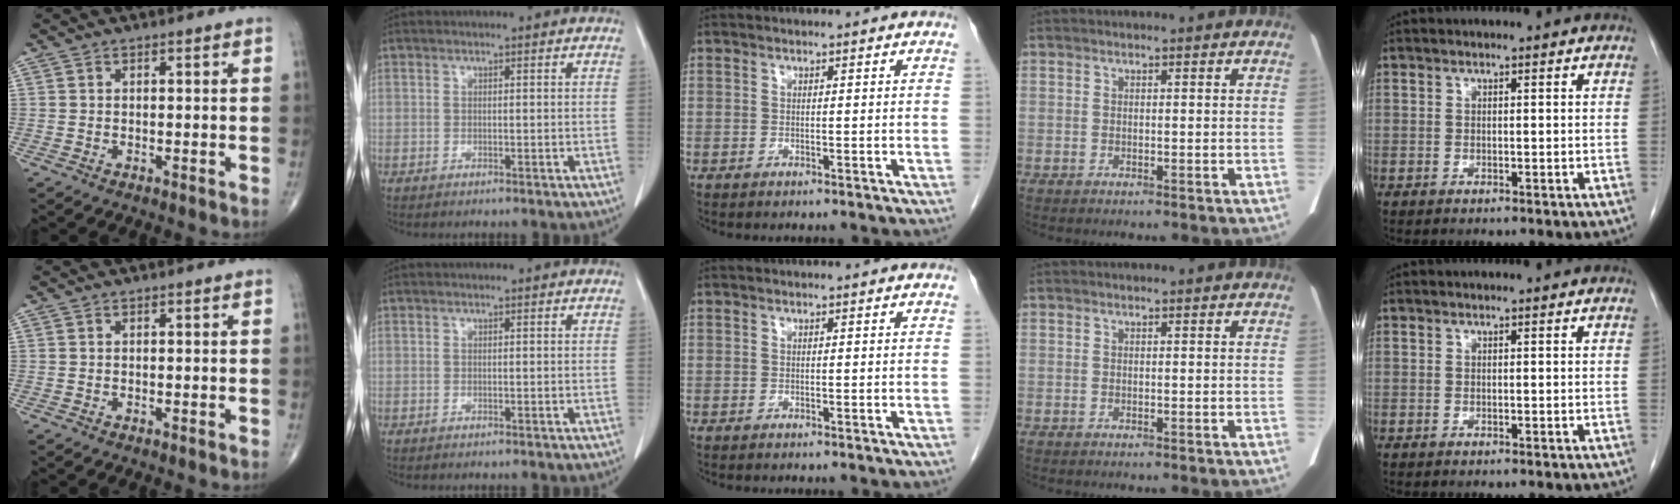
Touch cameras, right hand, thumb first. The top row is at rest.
{}